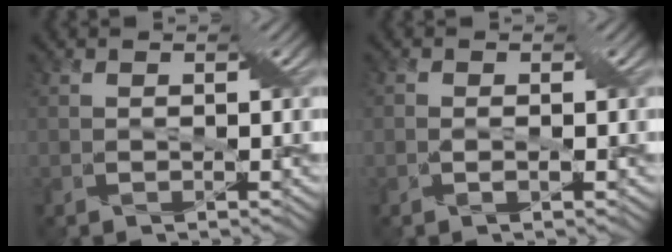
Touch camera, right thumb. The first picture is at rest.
{"total": 1.3, "force": [-0.5, 0.5, 1.1], "torque": [-0.015, 0.001, -0.010]}